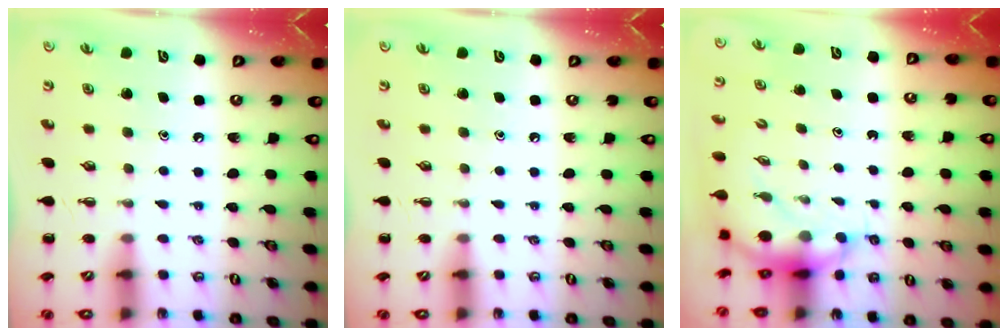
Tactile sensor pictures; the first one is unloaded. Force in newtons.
{"total": 0.0}
{"total": 6.2, "press": 6.0, "slide": 1.2}